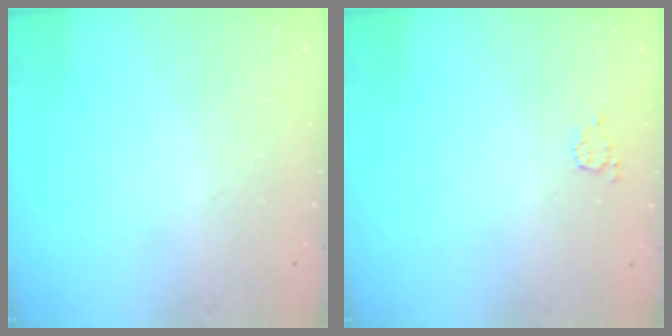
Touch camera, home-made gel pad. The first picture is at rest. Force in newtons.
{"total": 3.3, "press": 3.3, "slide": 0.3}